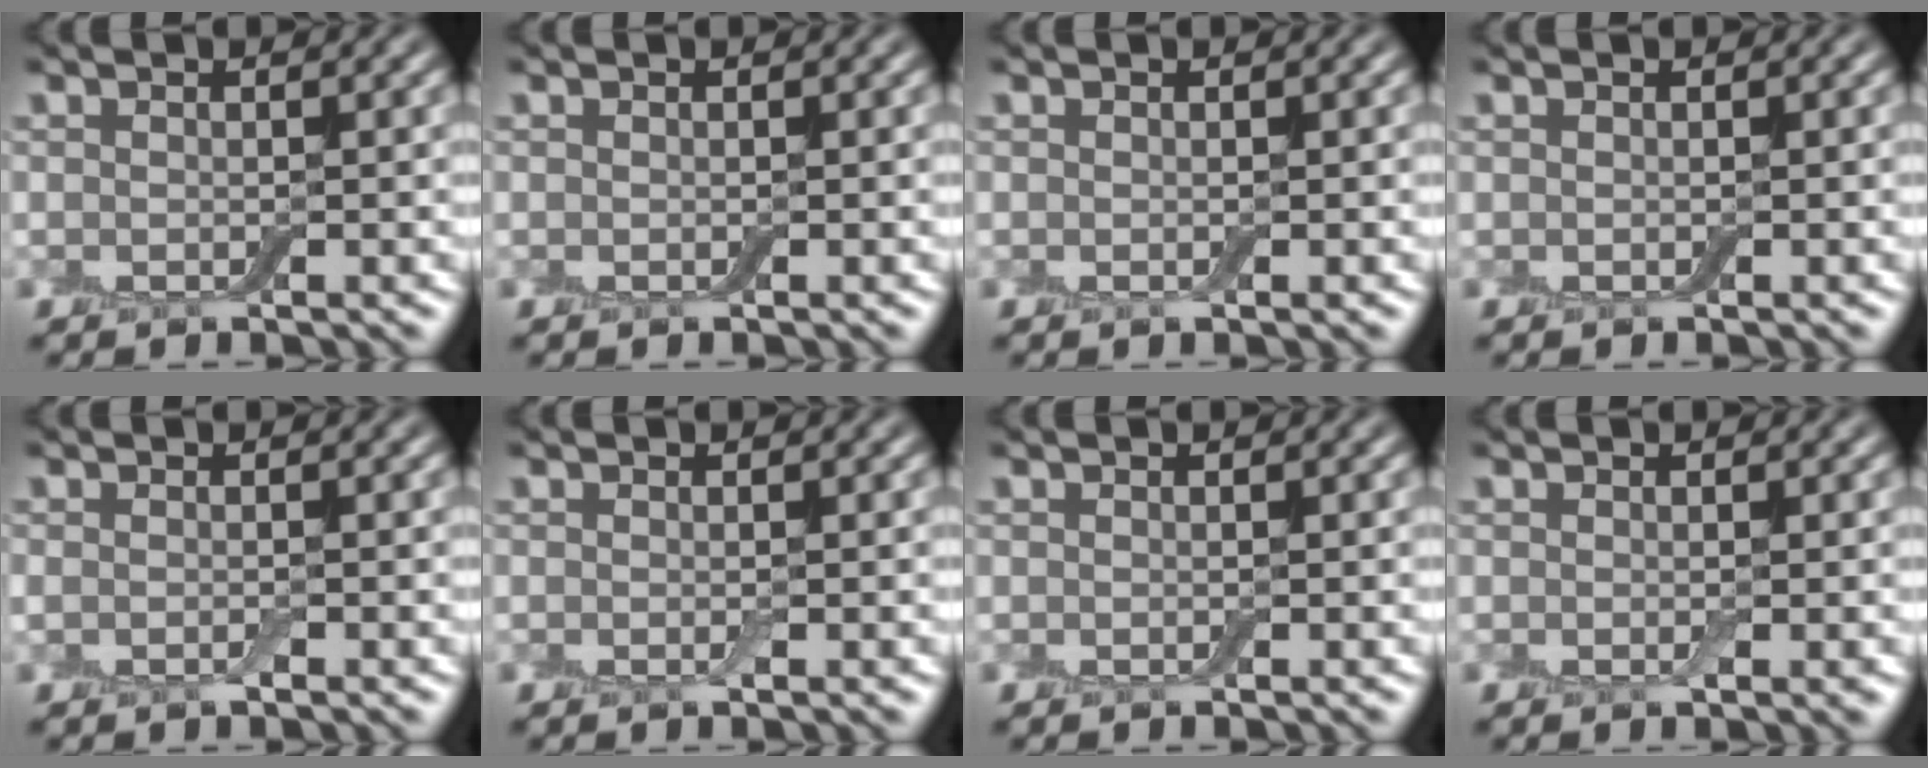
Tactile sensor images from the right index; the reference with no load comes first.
{"total": 0.0}
{"total": 0.0}
{"total": 0.0}
{"total": 0.7, "force": [-0.3, 0.2, 0.6], "torque": [-0.013, -0.002, -0.007]}
{"total": 0.6, "force": [-0.1, 0.0, 0.6], "torque": [-0.010, -0.003, -0.002]}
{"total": 0.0}
{"total": 0.7, "force": [-0.1, 0.0, 0.7], "torque": [-0.011, -0.003, -0.002]}